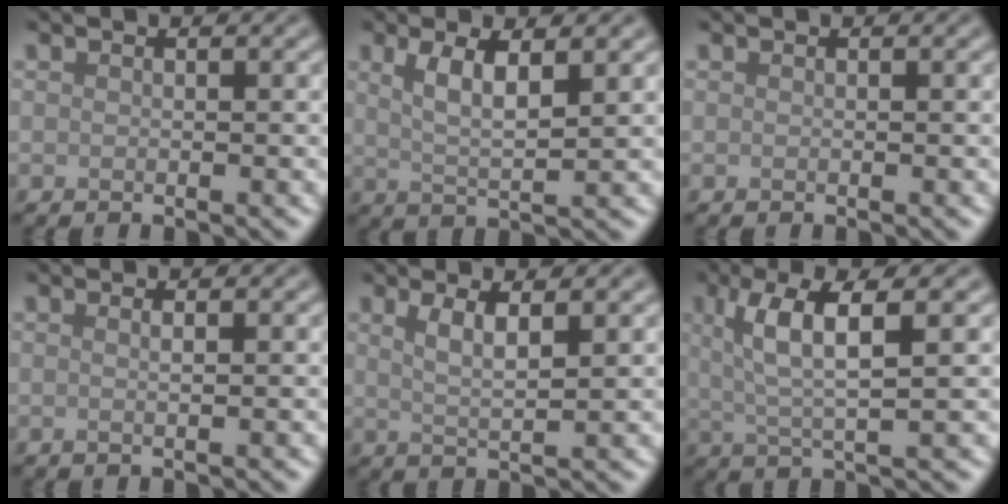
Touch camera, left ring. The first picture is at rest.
{"total": 3.8, "force": [1.6, 1.1, 3.3], "torque": [-0.066, -0.004, 0.030]}
{"total": 0.0}
{"total": 1.2, "force": [0.3, 0.5, 1.1], "torque": [-0.008, -0.002, -0.006]}
{"total": 2.8, "force": [1.2, 0.7, 2.4], "torque": [-0.040, -0.004, 0.023]}
{"total": 5.5, "force": [1.7, 1.2, 5.1], "torque": [-0.102, 0.004, 0.034]}